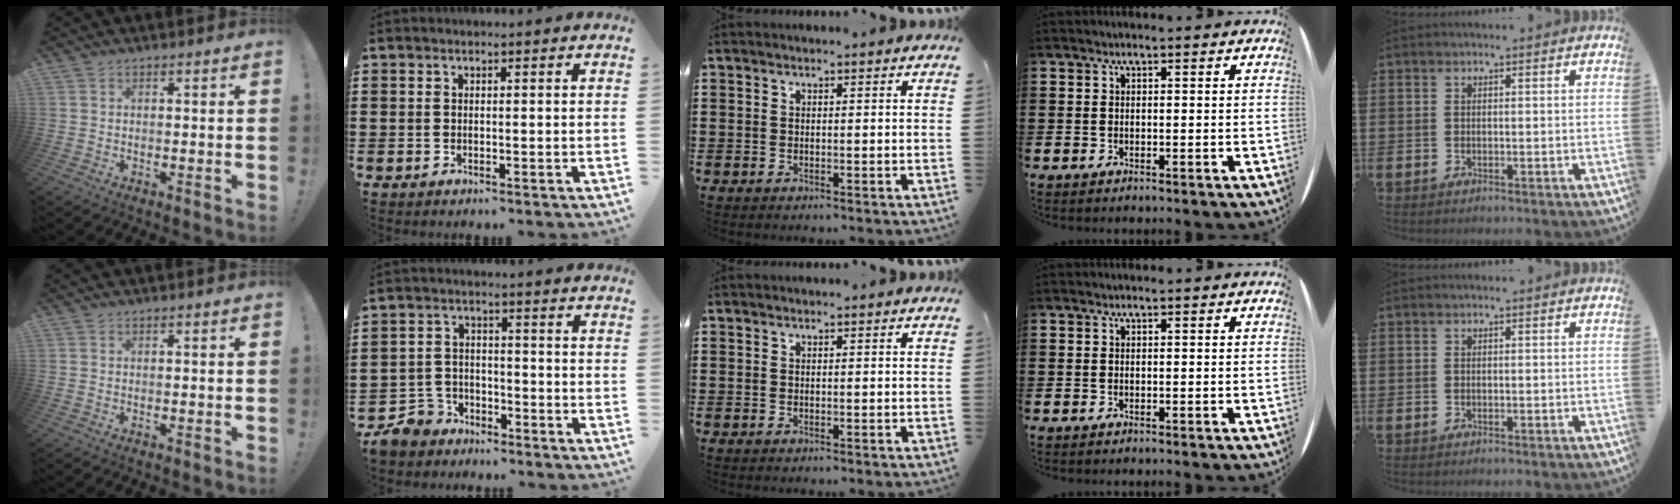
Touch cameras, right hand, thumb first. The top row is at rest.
{"index": {"total": 5.5, "force": [-4.7, 2.6, 0.9], "torque": [-0.055, 0.004, -0.105]}}